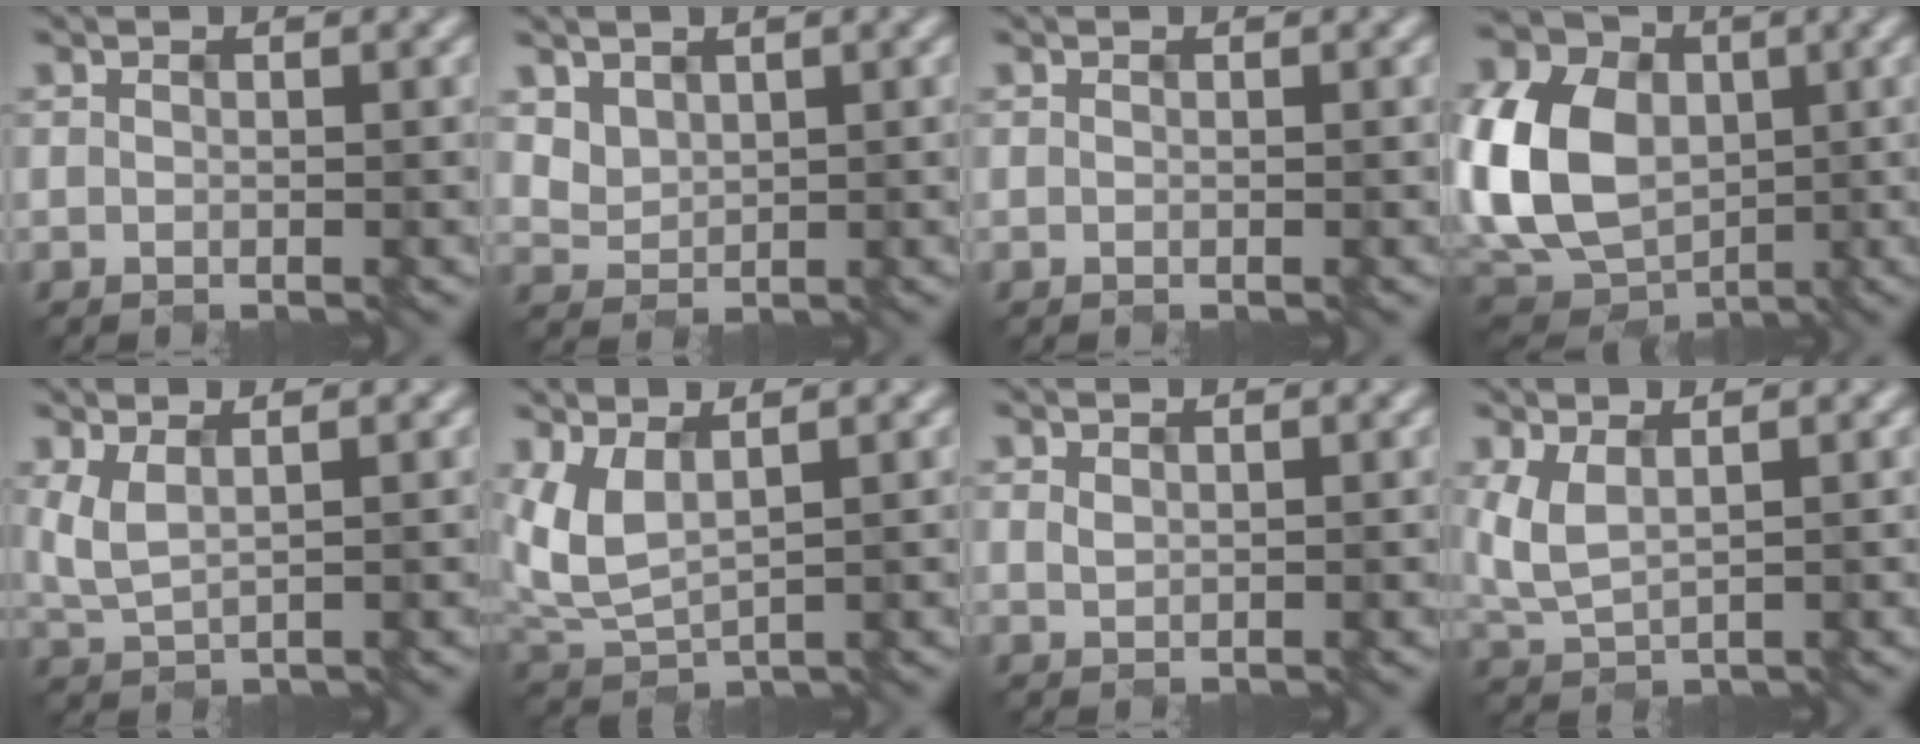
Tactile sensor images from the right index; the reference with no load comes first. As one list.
[{"total": 2.2, "force": [1.4, 1.5, 0.7], "torque": [-0.020, -0.005, 0.037]}, {"total": 0.0}, {"total": 12.2, "force": [-0.2, 9.4, 7.8], "torque": [-0.189, -0.001, -0.009]}, {"total": 2.2, "force": [0.9, 0.8, 1.9], "torque": [-0.052, -0.002, 0.021]}, {"total": 3.6, "force": [1.5, 1.7, 2.8], "torque": [-0.077, -0.003, 0.037]}, {"total": 0.6, "force": [0.4, 0.3, 0.3], "torque": [-0.009, -0.001, 0.010]}, {"total": 2.9, "force": [0.9, 1.4, 2.3], "torque": [-0.062, -0.001, 0.023]}]